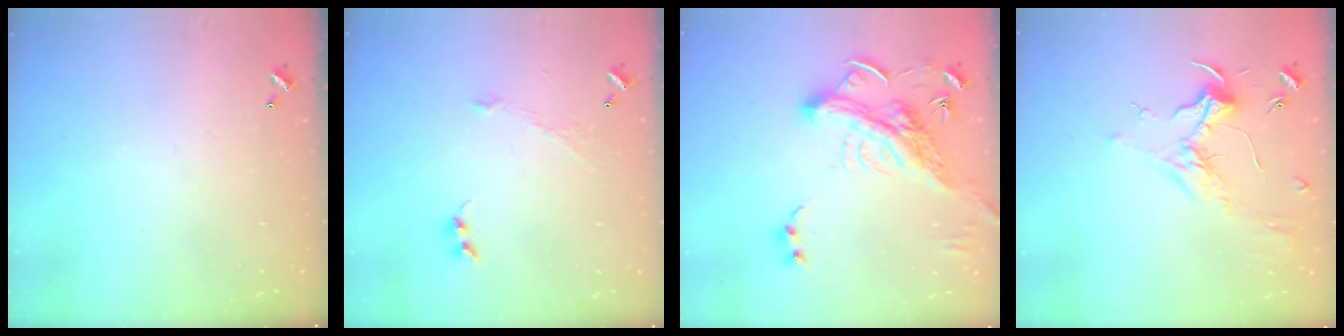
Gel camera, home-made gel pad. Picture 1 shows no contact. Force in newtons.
{"total": 3.4, "press": 3.3, "slide": 0.5}
{"total": 6.4, "press": 6.2, "slide": 1.6}
{"total": 1.7, "press": 1.5, "slide": 0.7}